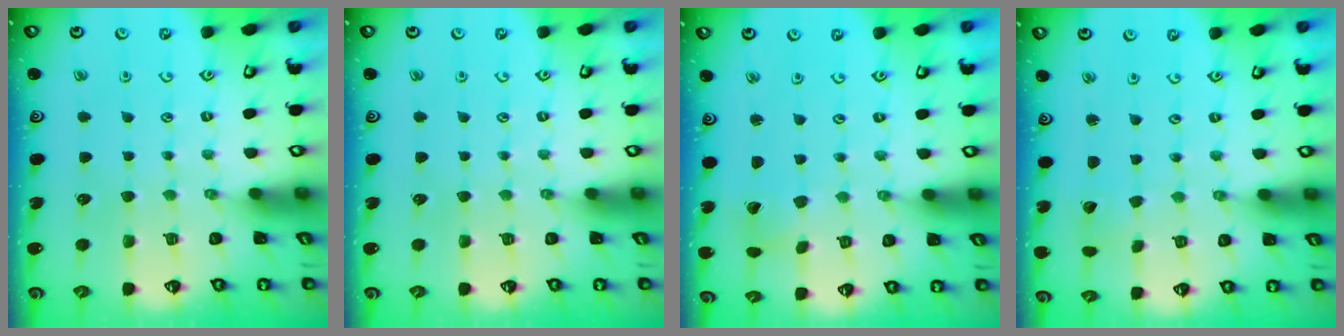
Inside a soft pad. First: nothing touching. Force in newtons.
{"total": 0.0}
{"total": 2.4, "press": 2.4, "slide": 0.3}
{"total": 1.6, "press": 1.6, "slide": 0.0}